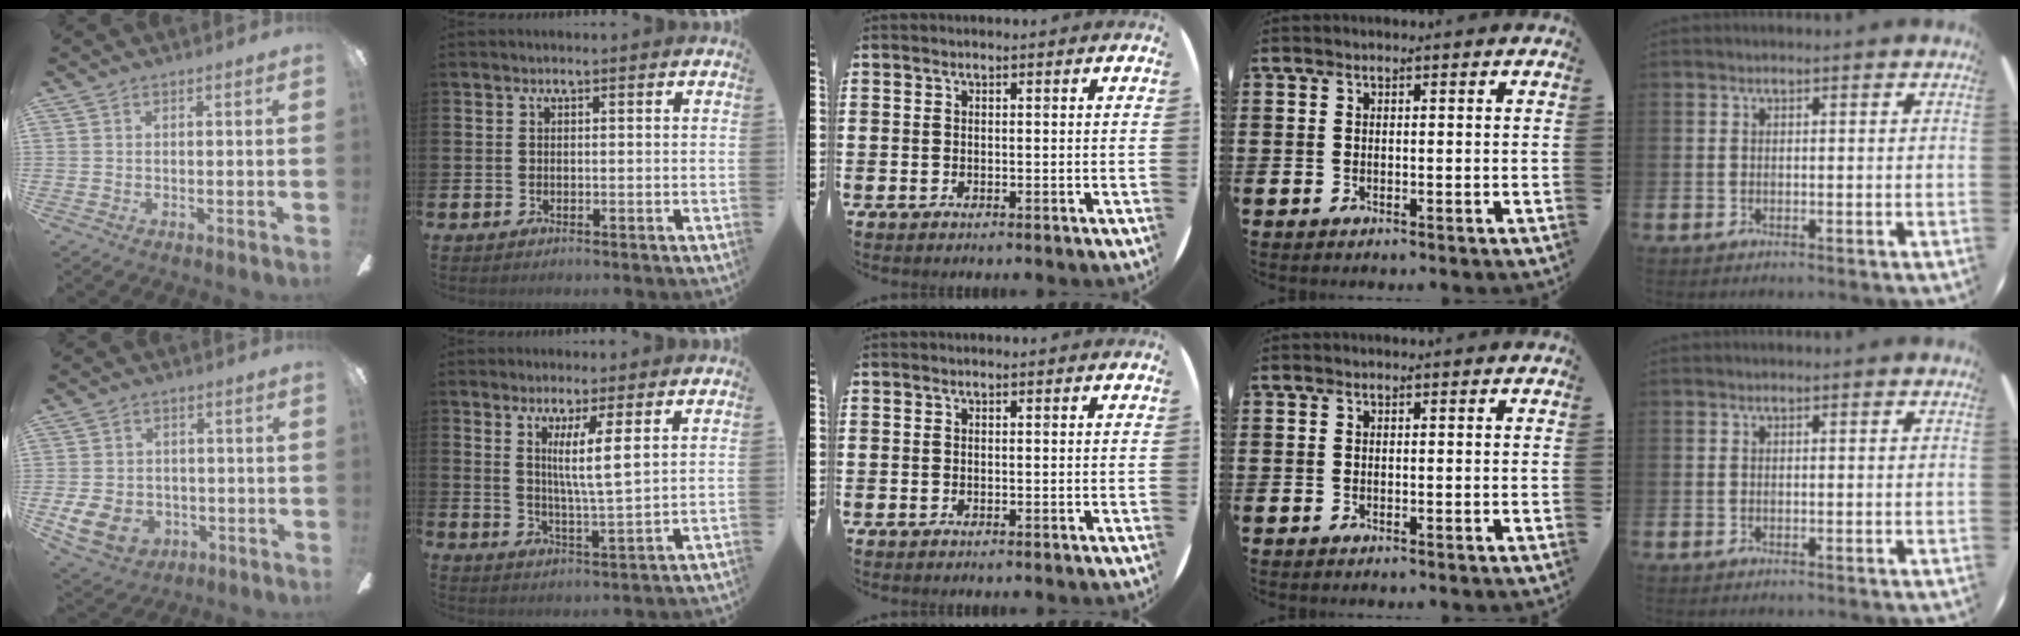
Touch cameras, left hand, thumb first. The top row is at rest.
{"thumb": {"total": 9.5, "force": [-2.9, 7.5, 5.1], "torque": [-0.122, 0.013, -0.053]}, "index": {"total": 5.0, "force": [3.4, -0.5, 3.7], "torque": [-0.063, -0.028, 0.051]}}